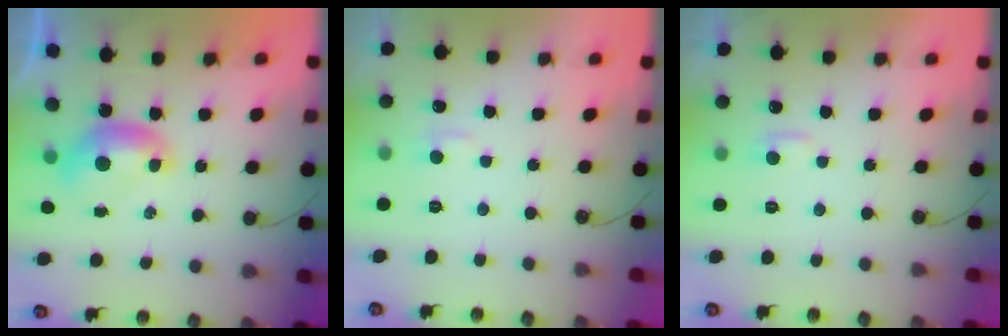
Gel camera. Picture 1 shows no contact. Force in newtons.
{"total": 2.0, "press": 1.9, "slide": 0.5}
{"total": 2.9, "press": 2.9, "slide": 0.4}